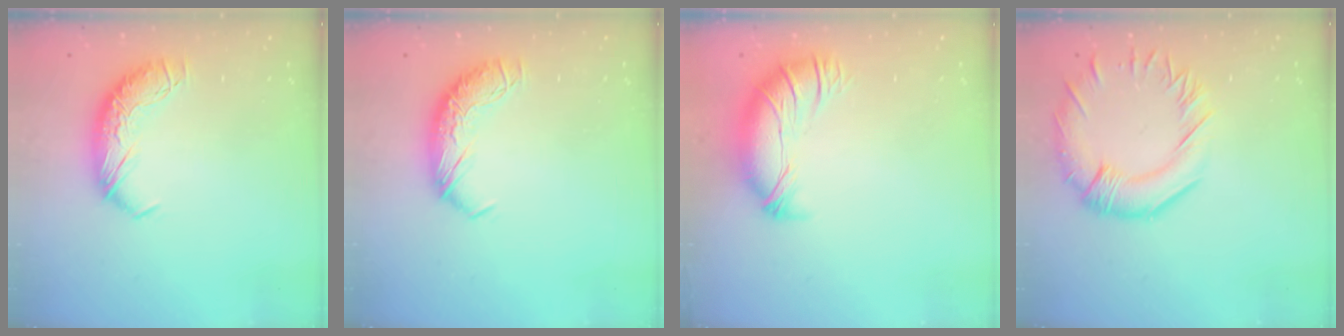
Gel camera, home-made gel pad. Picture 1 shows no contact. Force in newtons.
{"total": 0.0}
{"total": 3.3, "press": 2.0, "slide": 2.6}
{"total": 4.6, "press": 4.4, "slide": 1.4}